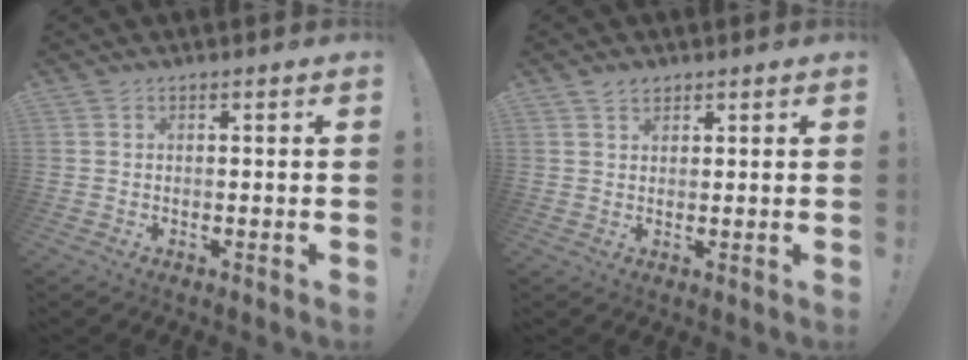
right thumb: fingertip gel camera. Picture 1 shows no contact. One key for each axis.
{"total": 2.1, "fx": 1.6, "fy": 1.3, "fz": 0.5, "tx": 0.004, "ty": -0.008, "tz": 0.027}